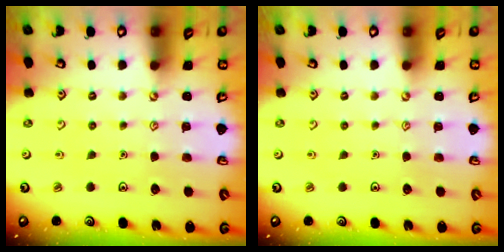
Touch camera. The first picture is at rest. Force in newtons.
{"total": 0.0}